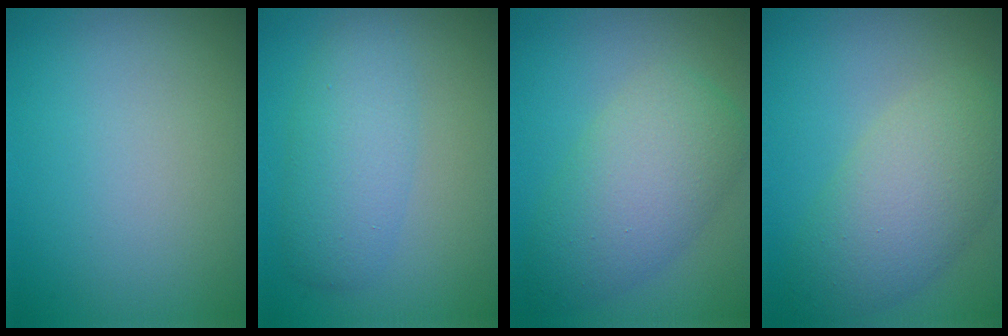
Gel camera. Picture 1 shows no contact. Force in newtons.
{"total": 4.0, "press": 4.0, "slide": 0.0}
{"total": 6.5, "press": 6.5, "slide": 0.1}
{"total": 6.5, "press": 6.5, "slide": 0.4}